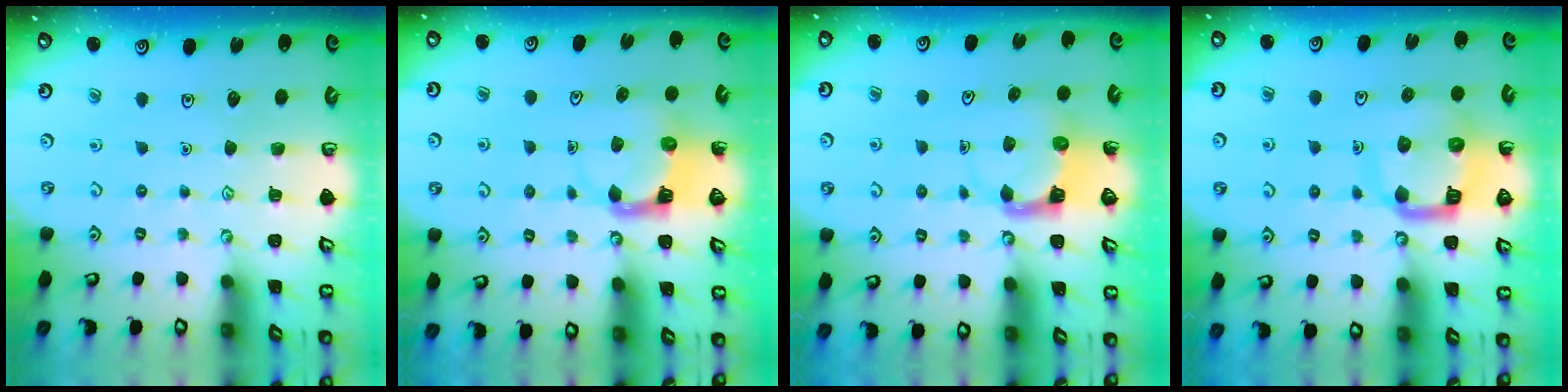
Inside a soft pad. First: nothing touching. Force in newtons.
{"total": 4.6, "press": 4.6, "slide": 0.1}
{"total": 3.9, "press": 3.9, "slide": 0.2}
{"total": 11.0, "press": 10.9, "slide": 1.3}